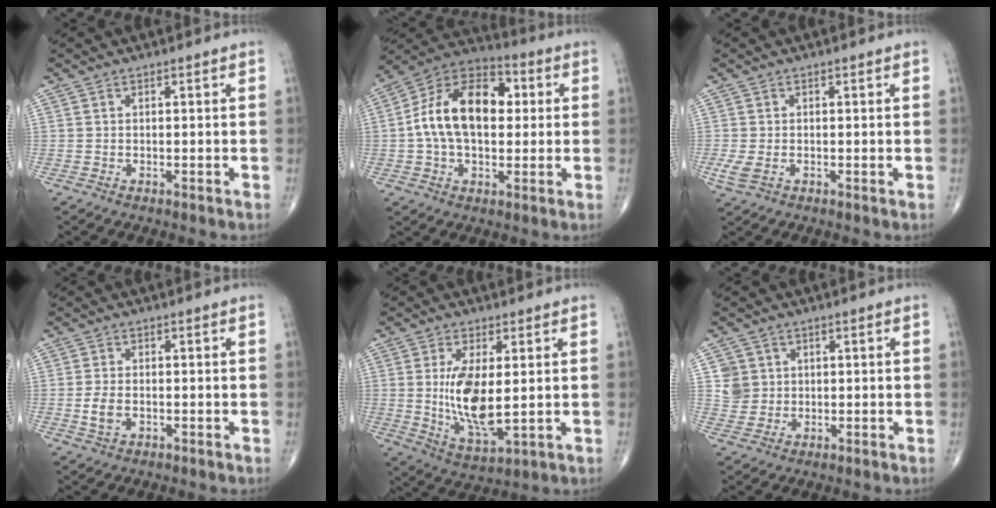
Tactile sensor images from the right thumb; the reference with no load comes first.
{"total": 17.9, "force": [1.7, 11.1, 13.9], "torque": [-0.217, 0.030, 0.020]}
{"total": 2.7, "force": [-0.5, 1.5, 2.2], "torque": [-0.055, -0.007, -0.008]}
{"total": 3.3, "force": [-0.6, 2.0, 2.6], "torque": [-0.053, 0.000, -0.011]}
{"total": 11.8, "force": [0.8, 4.7, 10.7], "torque": [-0.199, -0.025, 0.025]}
{"total": 4.6, "force": [1.2, 4.4, 0.6], "torque": [0.012, -0.003, 0.024]}